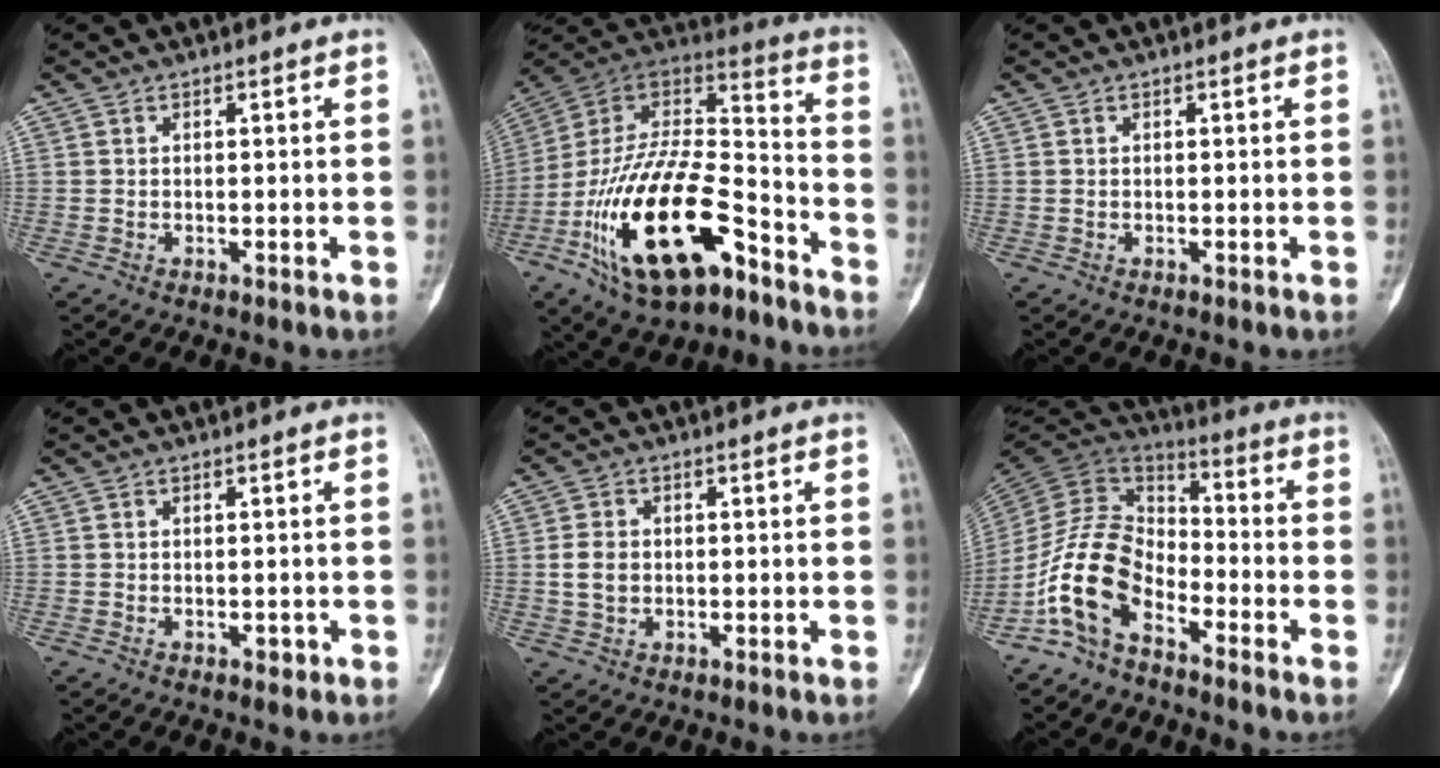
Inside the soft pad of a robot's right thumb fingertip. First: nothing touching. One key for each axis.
{"total": 27.4, "fx": -12.9, "fy": 12.4, "fz": 20.7, "tx": -0.421, "ty": 0.059, "tz": -0.224}
{"total": 0.0}
{"total": 1.1, "fx": -0.4, "fy": 0.7, "fz": 0.7, "tx": -0.006, "ty": 0.004, "tz": -0.005}
{"total": 3.8, "fx": -0.1, "fy": 3.0, "fz": 2.3, "tx": -0.035, "ty": 0.004, "tz": 0.000}
{"total": 12.8, "fx": -7.0, "fy": 7.3, "fz": 7.9, "tx": -0.145, "ty": 0.070, "tz": -0.152}